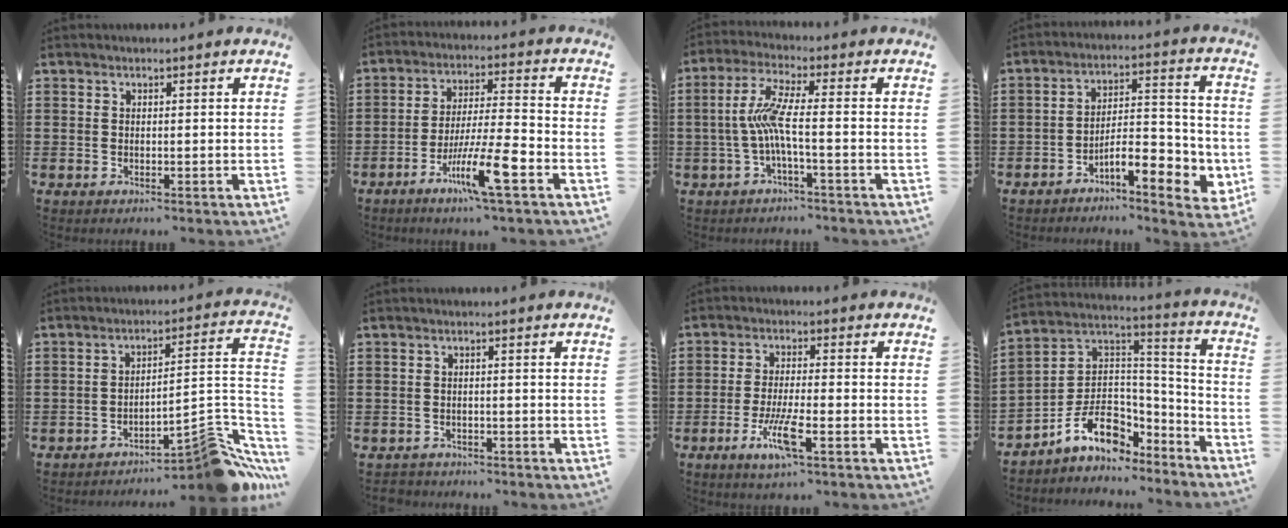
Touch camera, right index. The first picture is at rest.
{"total": 10.5, "force": [-5.3, 1.2, 9.0], "torque": [-0.169, -0.001, -0.099]}
{"total": 7.0, "force": [-1.6, 0.5, 6.8], "torque": [-0.150, -0.012, -0.040]}
{"total": 7.7, "force": [-3.8, 2.4, 6.3], "torque": [-0.094, 0.004, -0.065]}
{"total": 8.8, "force": [-7.0, 2.3, 4.9], "torque": [-0.047, 0.001, -0.132]}
{"total": 1.4, "force": [-1.3, 0.4, -0.2], "torque": [-0.001, 0.004, -0.032]}
{"total": 6.3, "force": [-3.1, 0.8, 5.5], "torque": [-0.114, -0.014, -0.059]}
{"total": 10.2, "force": [-4.8, 7.2, 5.4], "torque": [-0.105, -0.006, -0.088]}